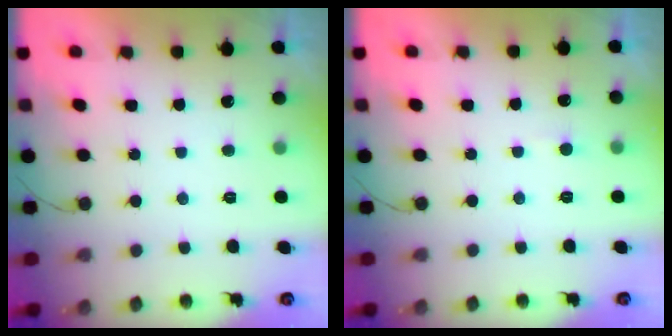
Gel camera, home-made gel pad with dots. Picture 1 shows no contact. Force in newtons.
{"total": 2.9, "press": 2.9, "slide": 0.3}